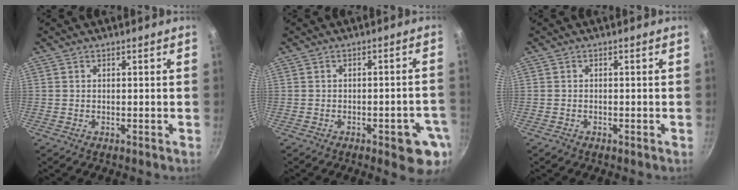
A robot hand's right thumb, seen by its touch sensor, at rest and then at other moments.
{"total": 8.3, "force": [-3.3, 2.9, 7.1], "torque": [-0.064, 0.014, -0.035]}
{"total": 0.5, "force": [-0.4, 0.3, 0.1], "torque": [-0.010, 0.005, -0.006]}